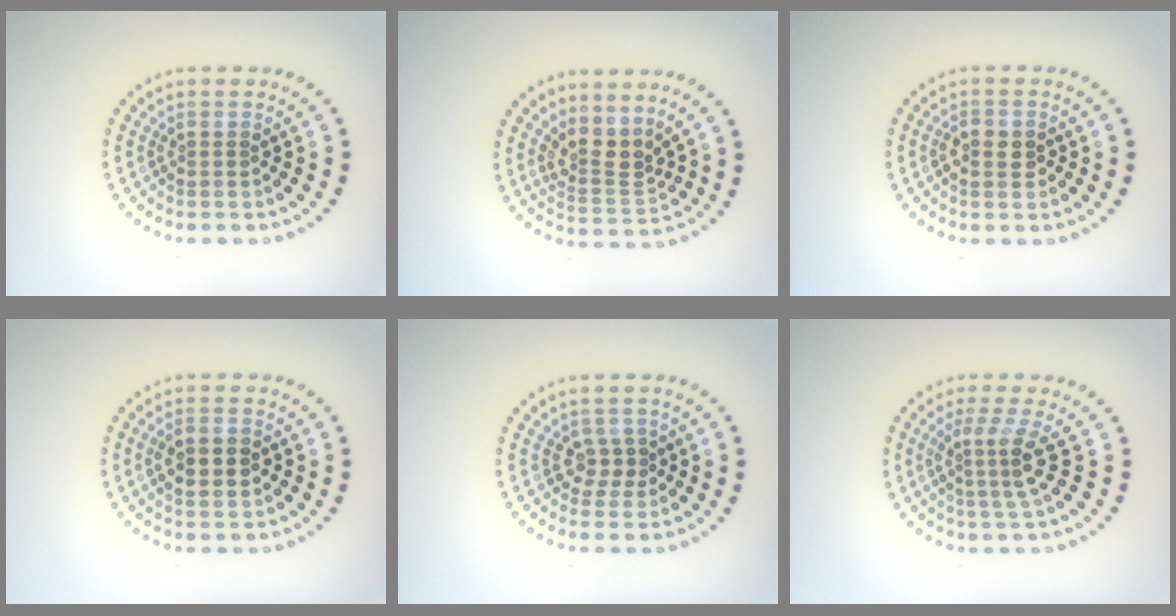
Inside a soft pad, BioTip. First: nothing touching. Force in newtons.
{"total": 3.0, "press": 2.2, "slide": 2.0}
{"total": 2.1, "press": 2.0, "slide": 0.7}
{"total": 2.9, "press": 2.9, "slide": 0.1}
{"total": 1.9, "press": 1.7, "slide": 0.8}
{"total": 3.2, "press": 2.3, "slide": 2.3}